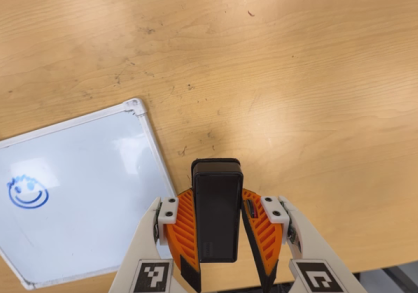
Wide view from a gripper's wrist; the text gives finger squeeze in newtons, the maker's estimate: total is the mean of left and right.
{"total": 6.3, "left": 5.2, "right": 7.5}